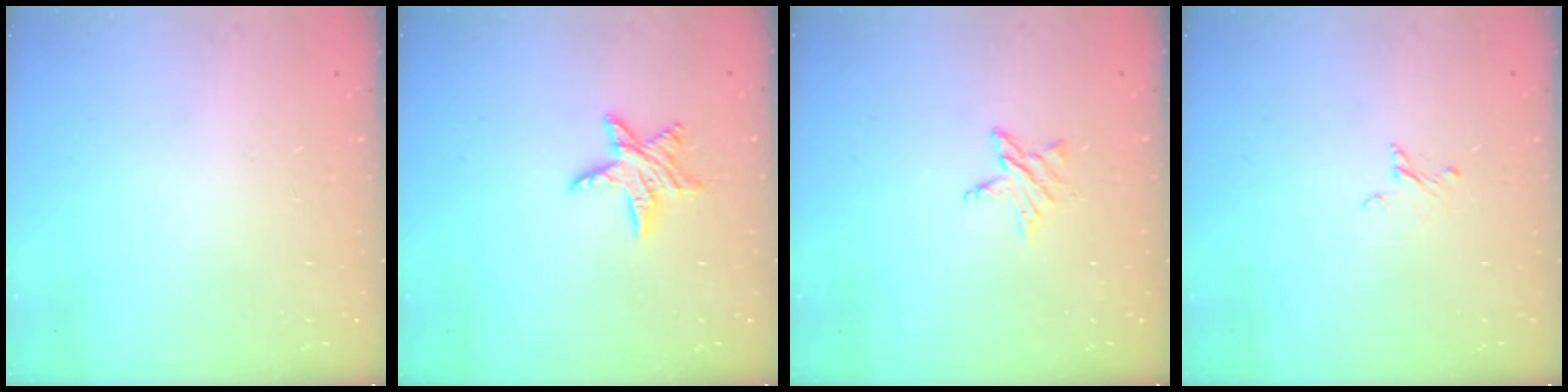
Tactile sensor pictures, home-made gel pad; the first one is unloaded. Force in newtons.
{"total": 7.9, "press": 7.9, "slide": 0.4}
{"total": 5.0, "press": 5.0, "slide": 0.6}
{"total": 2.1, "press": 2.1, "slide": 0.1}